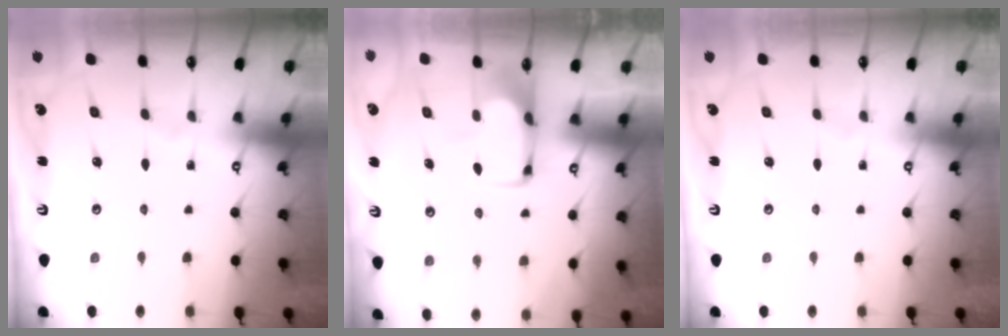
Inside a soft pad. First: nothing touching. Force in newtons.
{"total": 1.6, "press": 1.5, "slide": 0.5}
{"total": 0.0}